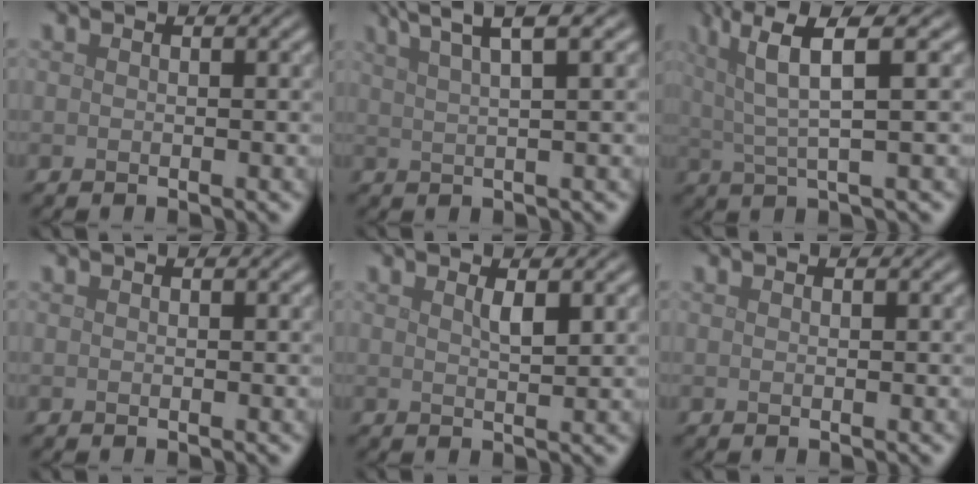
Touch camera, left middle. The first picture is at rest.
{"total": 6.1, "force": [4.1, 1.2, 4.4], "torque": [-0.057, 0.020, 0.048]}
{"total": 6.1, "force": [3.0, 1.2, 5.2], "torque": [-0.093, 0.013, 0.056]}
{"total": 0.0}
{"total": 1.4, "force": [0.7, 0.3, 1.2], "torque": [-0.022, -0.001, 0.012]}
{"total": 0.0}